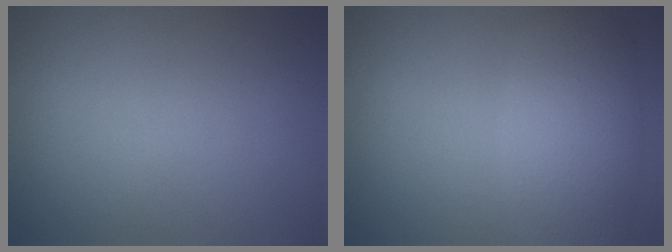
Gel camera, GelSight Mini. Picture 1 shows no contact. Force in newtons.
{"total": 5.1, "press": 5.1, "slide": 0.4}